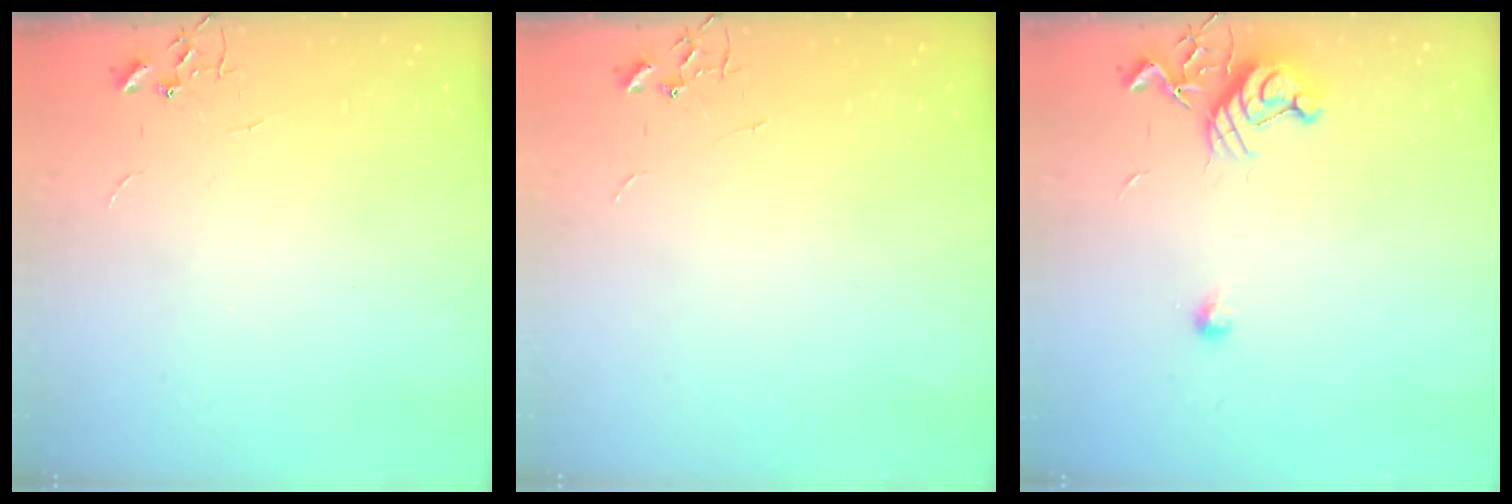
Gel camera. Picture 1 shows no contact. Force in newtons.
{"total": 0.0}
{"total": 9.8, "press": 9.8, "slide": 1.0}